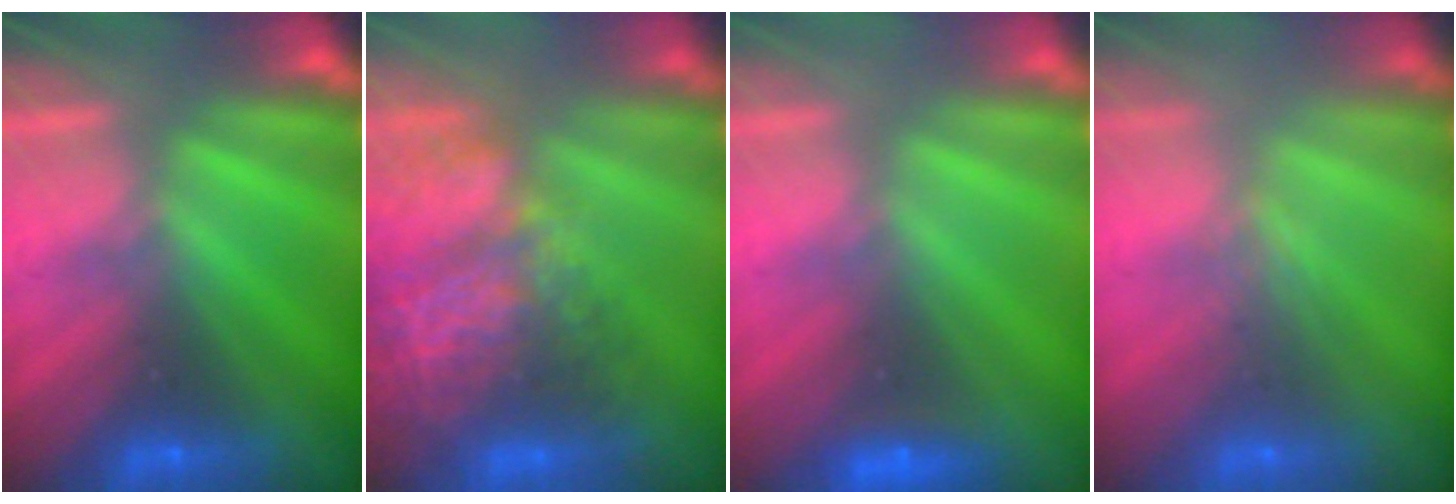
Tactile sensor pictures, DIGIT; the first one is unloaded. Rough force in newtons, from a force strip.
{"total": 10.8}
{"total": 1.9}
{"total": 2.4}